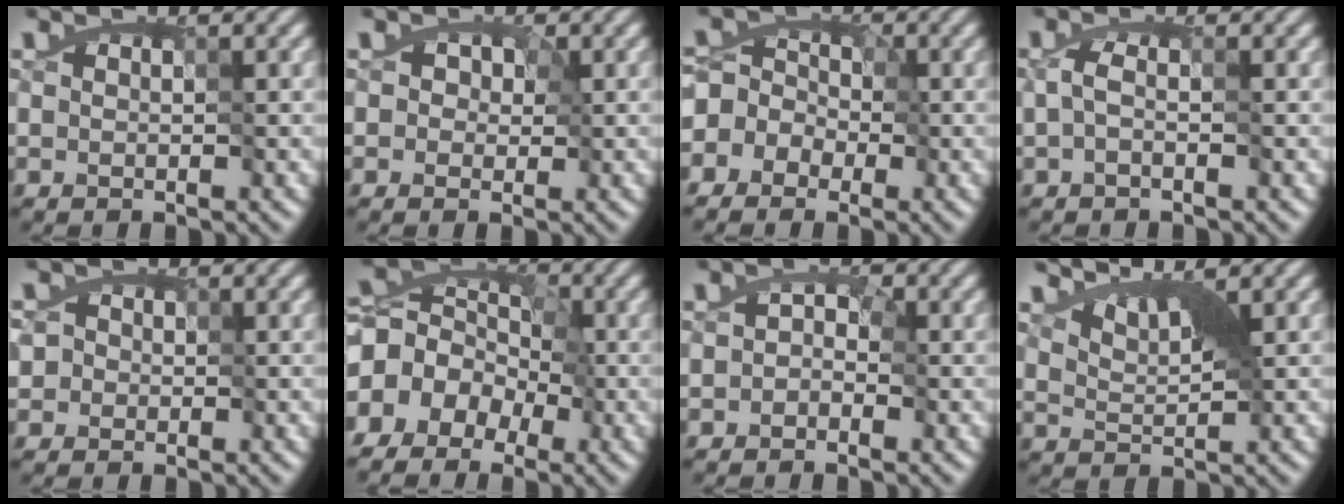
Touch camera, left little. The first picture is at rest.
{"total": 3.1, "force": [0.4, 2.7, 1.4], "torque": [-0.026, 0.011, 0.001]}
{"total": 5.4, "force": [-3.2, 4.3, 0.1], "torque": [0.008, 0.028, -0.090]}
{"total": 1.6, "force": [-1.2, 0.5, 1.0], "torque": [-0.023, -0.004, -0.012]}
{"total": 3.1, "force": [0.5, 2.9, 1.0], "torque": [-0.027, 0.011, 0.006]}
{"total": 8.4, "force": [-3.8, 7.0, 2.7], "torque": [-0.048, 0.025, -0.095]}
{"total": 1.8, "force": [-1.2, 1.2, 0.3], "torque": [0.005, 0.005, -0.020]}
{"total": 2.3, "force": [1.6, 0.8, 1.5], "torque": [-0.037, 0.001, 0.027]}